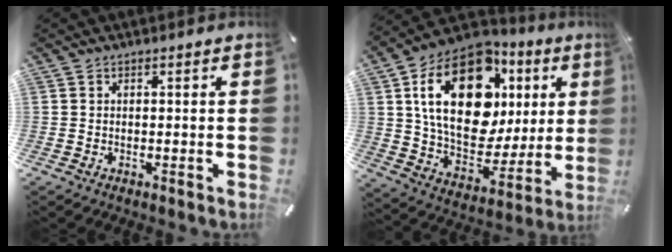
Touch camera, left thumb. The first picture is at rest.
{"total": 25.1, "force": [8.8, 15.9, 17.3], "torque": [-0.302, -0.037, 0.150]}